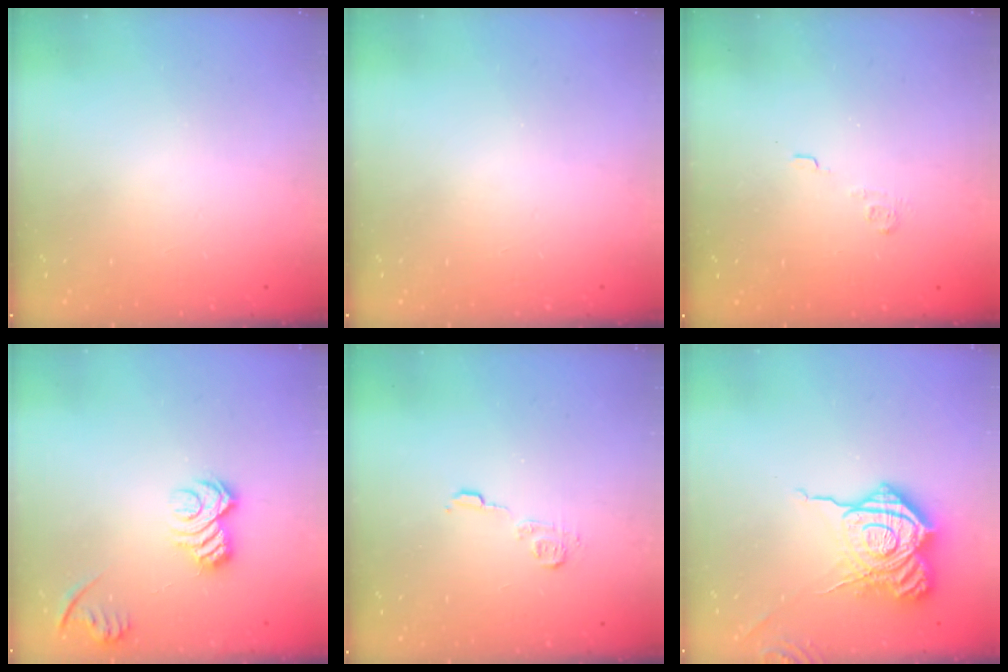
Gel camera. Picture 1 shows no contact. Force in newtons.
{"total": 0.0}
{"total": 4.3, "press": 4.3, "slide": 0.9}
{"total": 10.7, "press": 10.7, "slide": 0.4}
{"total": 7.5, "press": 7.4, "slide": 0.6}
{"total": 19.4, "press": 19.4, "slide": 1.3}